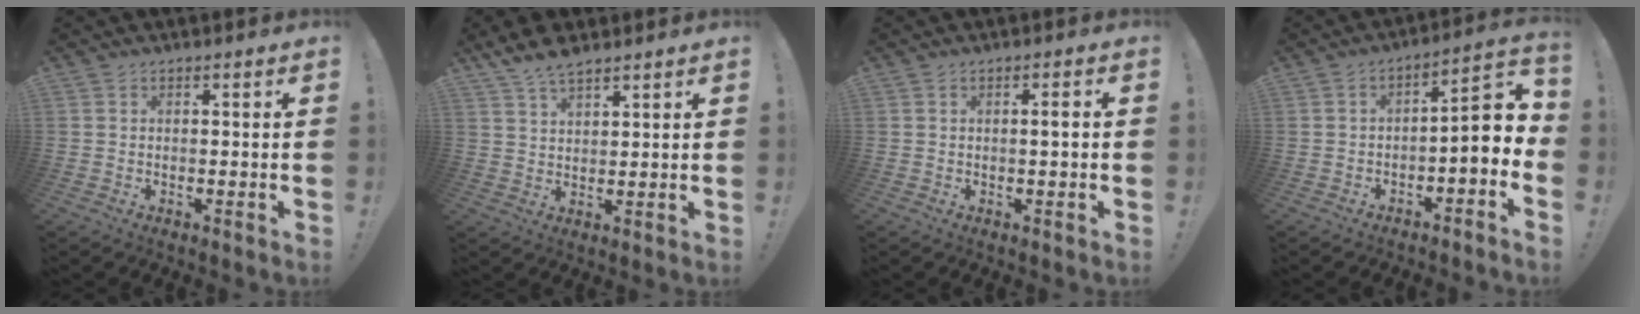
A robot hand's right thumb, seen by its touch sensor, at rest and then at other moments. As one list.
[{"total": 6.5, "force": [5.3, 2.2, 3.1], "torque": [-0.053, -0.024, 0.099]}, {"total": 1.9, "force": [-0.4, -0.1, 1.9], "torque": [-0.034, 0.002, -0.010]}, {"total": 7.3, "force": [-1.4, 1.8, 6.9], "torque": [-0.095, -0.004, -0.028]}]